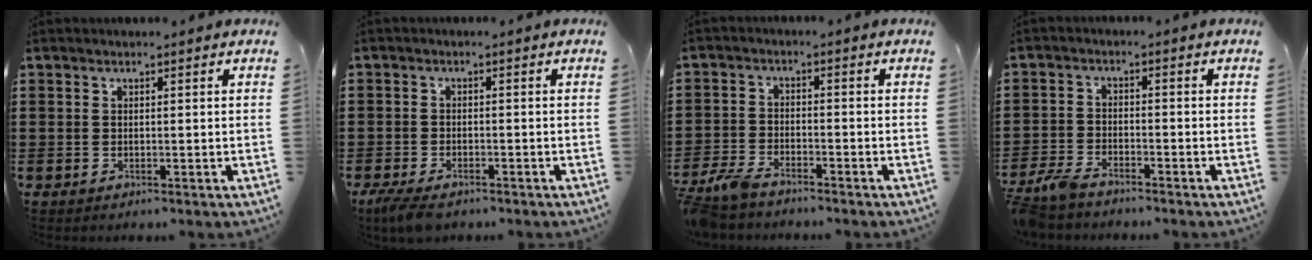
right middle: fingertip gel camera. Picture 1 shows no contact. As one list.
[{"total": 2.7, "force": [-2.2, 0.9, 1.2], "torque": [-0.043, -0.006, -0.051]}, {"total": 4.3, "force": [-4.0, 0.9, 1.4], "torque": [-0.055, -0.004, -0.088]}, {"total": 4.0, "force": [-3.7, 0.8, 1.3], "torque": [-0.052, -0.005, -0.083]}]